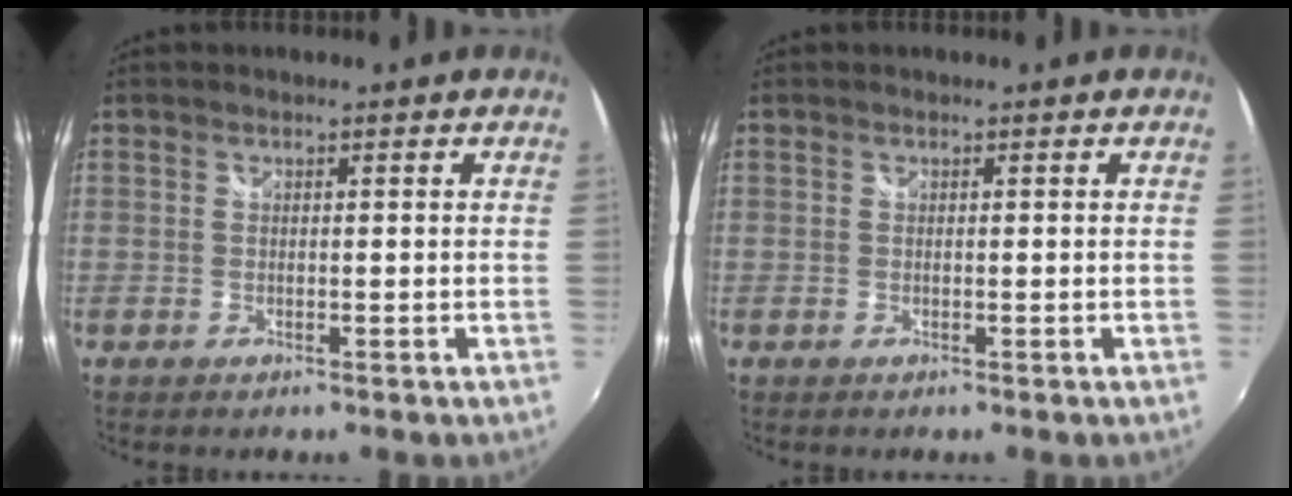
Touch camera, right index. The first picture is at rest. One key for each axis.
{"total": 0.0}